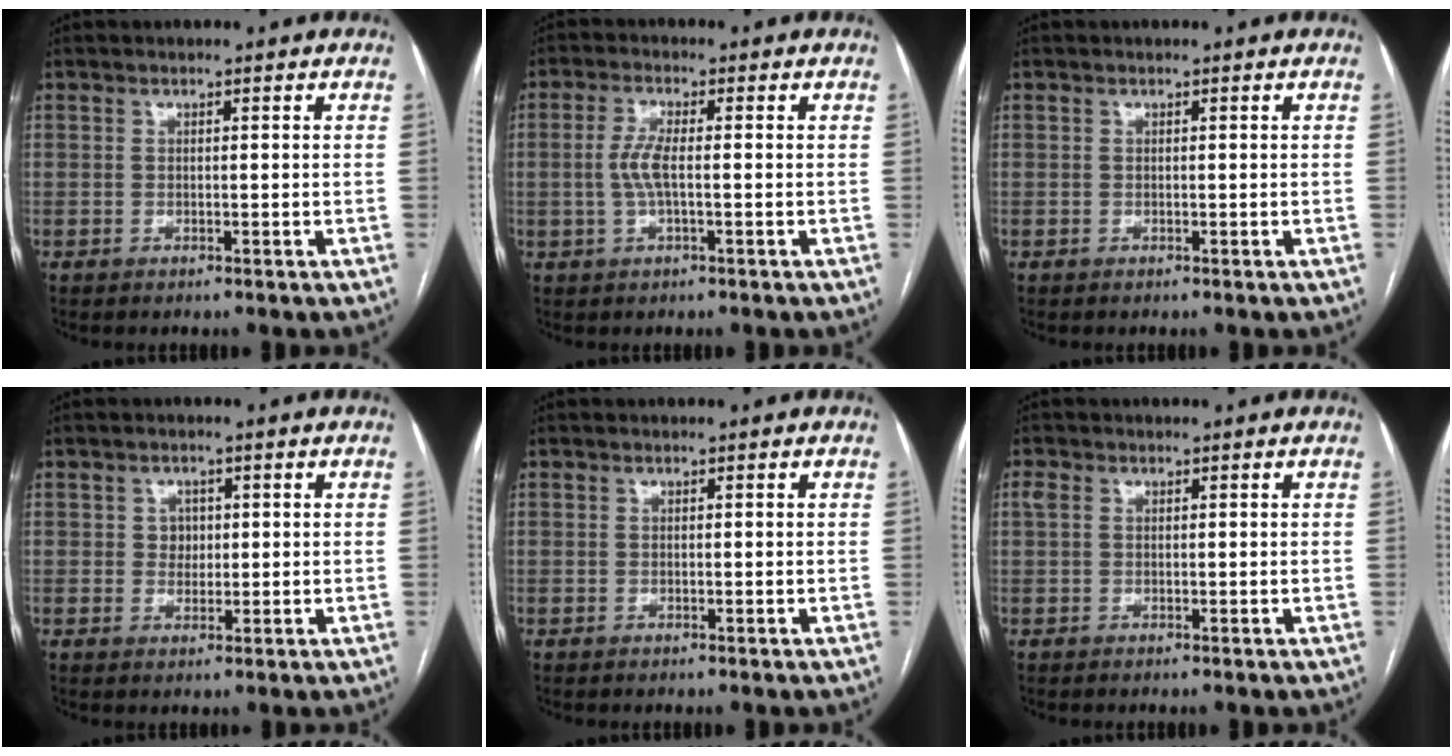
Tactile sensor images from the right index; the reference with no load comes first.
{"total": 4.1, "force": [-0.3, 0.9, 4.0], "torque": [-0.090, 0.002, -0.007]}
{"total": 0.0}
{"total": 2.3, "force": [0.4, 2.0, 0.9], "torque": [-0.010, 0.002, 0.006]}
{"total": 0.0}
{"total": 1.4, "force": [0.5, 1.0, 0.9], "torque": [-0.027, 0.016, 0.013]}